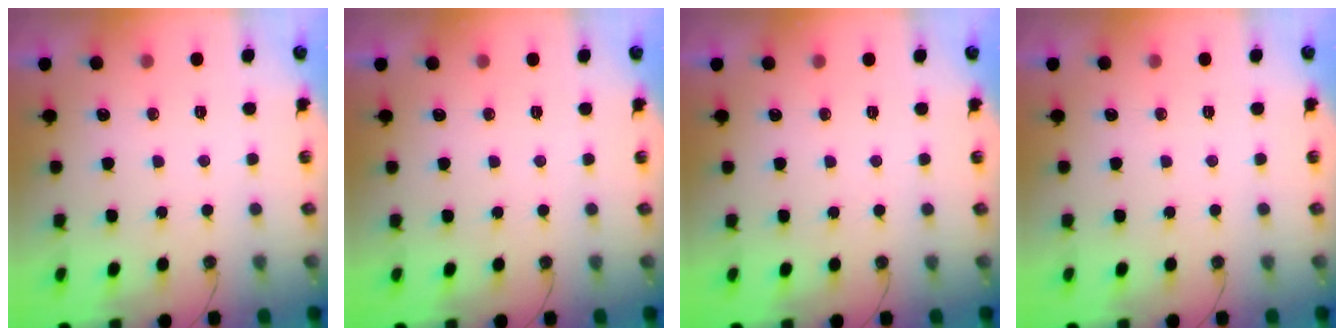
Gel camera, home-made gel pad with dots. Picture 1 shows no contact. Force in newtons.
{"total": 0.0}
{"total": 0.0}
{"total": 0.0}